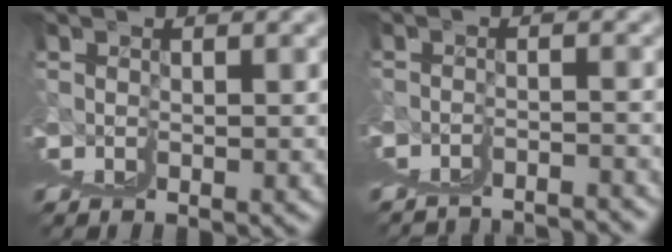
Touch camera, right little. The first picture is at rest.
{"total": 3.4, "force": [0.5, 0.4, 3.3], "torque": [-0.036, 0.011, 0.007]}